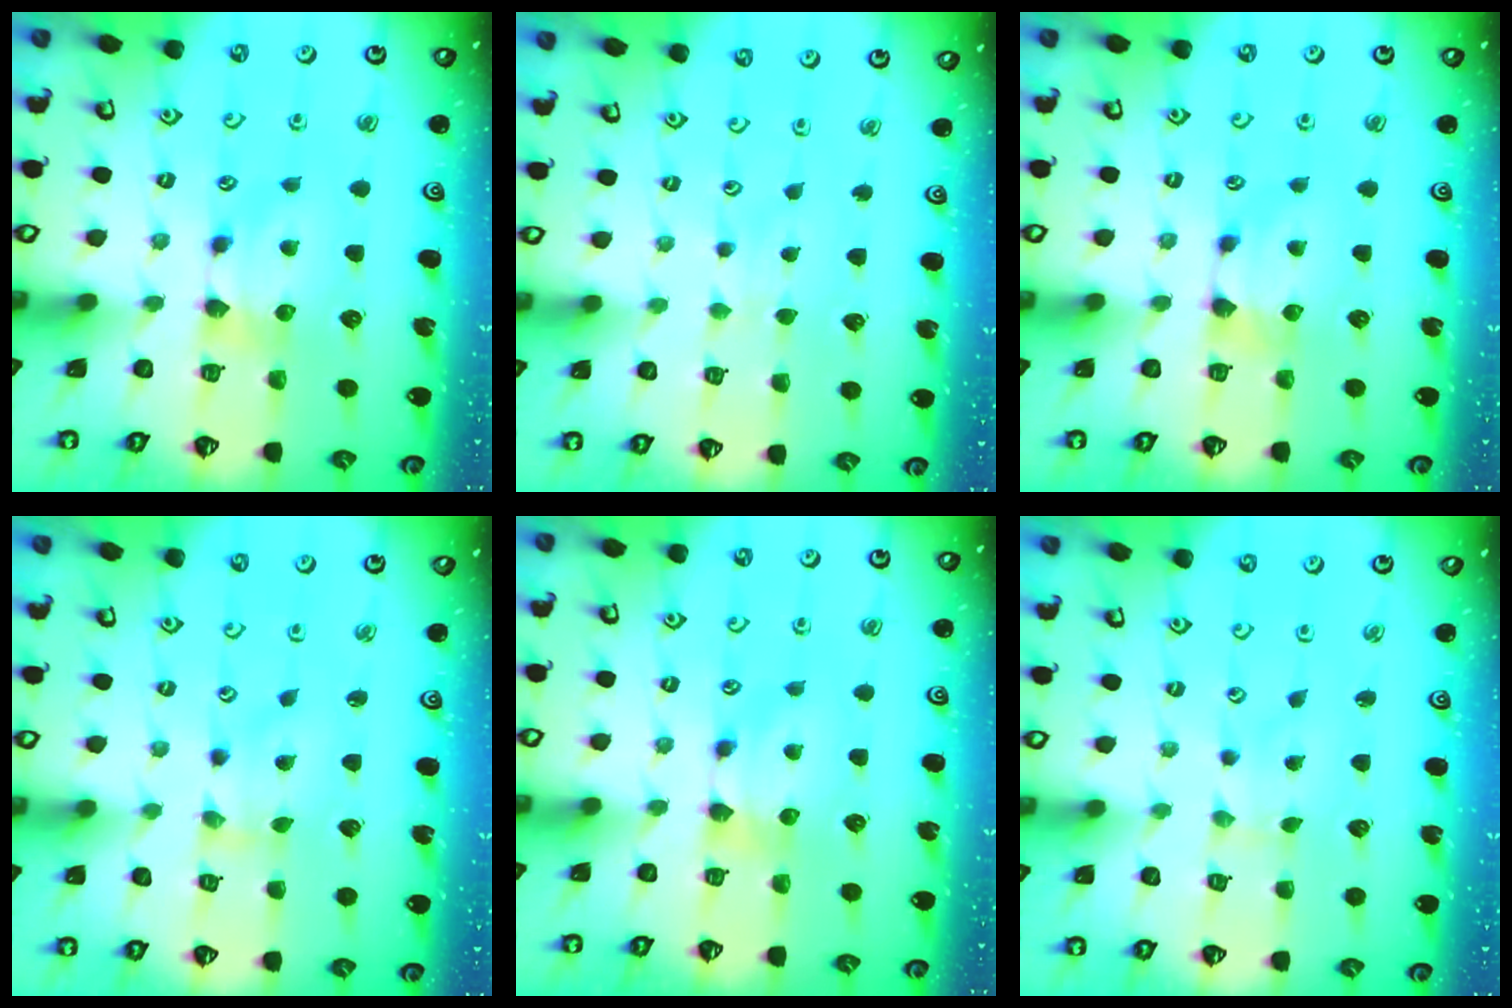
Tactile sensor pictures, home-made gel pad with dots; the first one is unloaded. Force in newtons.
{"total": 2.3, "press": 2.3, "slide": 0.3}
{"total": 1.1, "press": 0.4, "slide": 1.0}
{"total": 1.3, "press": 0.3, "slide": 1.2}
{"total": 0.0}
{"total": 3.9, "press": 3.9, "slide": 0.7}